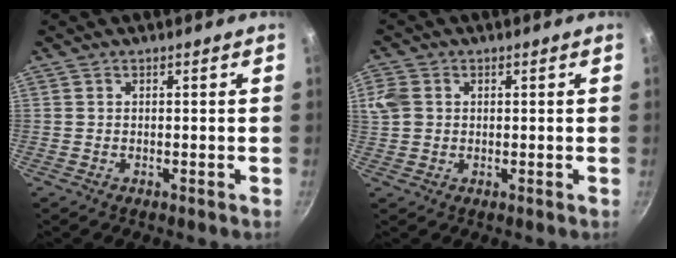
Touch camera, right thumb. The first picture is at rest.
{"total": 2.5, "force": [0.6, 2.0, 1.4], "torque": [-0.026, 0.004, 0.012]}